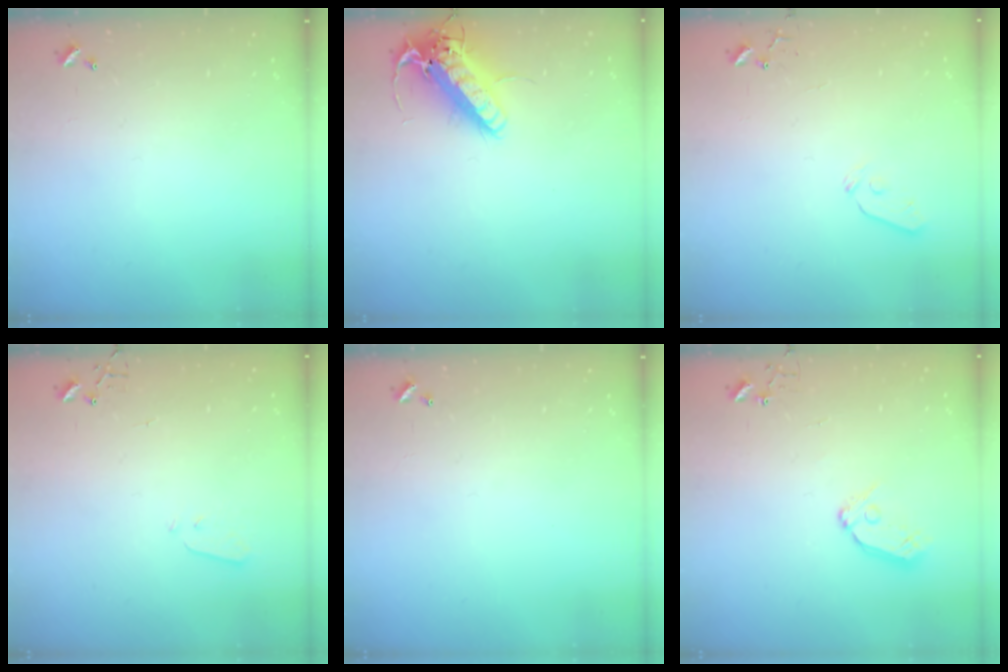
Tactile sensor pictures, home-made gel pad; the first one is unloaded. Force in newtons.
{"total": 16.2, "press": 15.9, "slide": 3.2}
{"total": 4.4, "press": 4.3, "slide": 0.6}
{"total": 2.2, "press": 2.1, "slide": 0.3}
{"total": 0.0}
{"total": 8.4, "press": 8.4, "slide": 0.8}